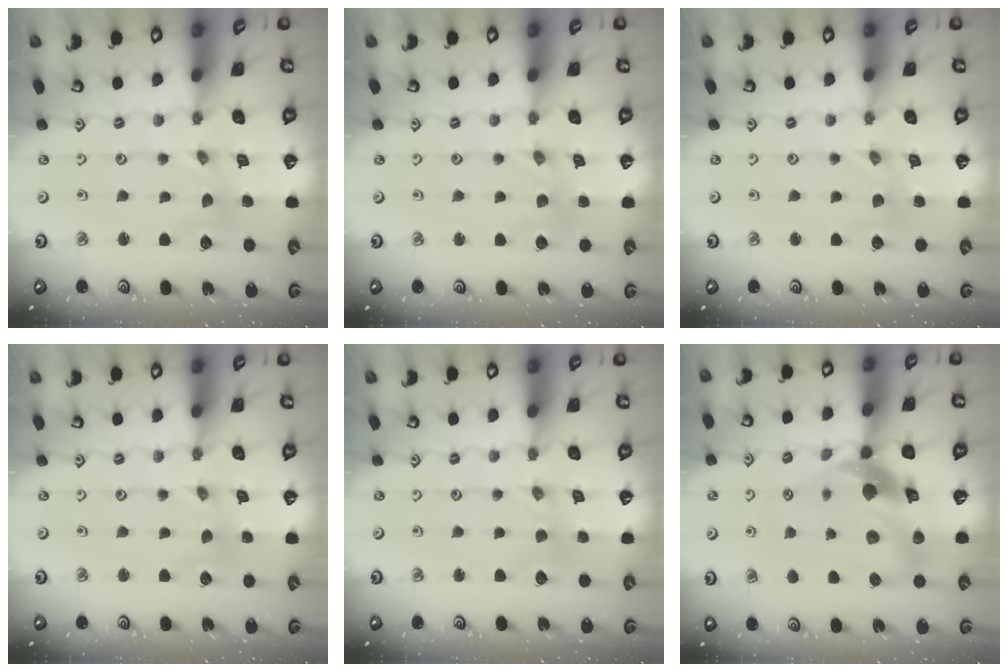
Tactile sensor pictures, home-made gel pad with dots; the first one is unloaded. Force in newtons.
{"total": 1.5, "press": 1.4, "slide": 0.2}
{"total": 0.8, "press": 0.8, "slide": 0.2}
{"total": 0.0}
{"total": 0.7, "press": 0.7, "slide": 0.1}
{"total": 12.2, "press": 12.0, "slide": 1.9}